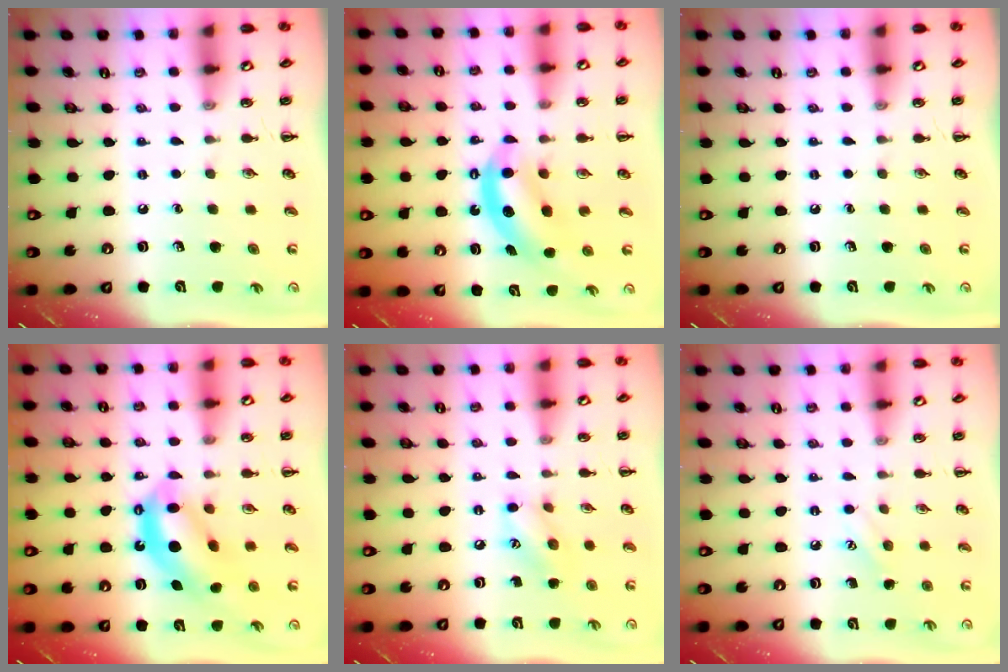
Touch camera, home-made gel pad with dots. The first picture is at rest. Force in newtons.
{"total": 6.8, "press": 6.7, "slide": 1.1}
{"total": 0.0}
{"total": 11.0, "press": 10.6, "slide": 2.9}
{"total": 8.9, "press": 8.9, "slide": 0.7}
{"total": 6.9, "press": 6.7, "slide": 1.8}